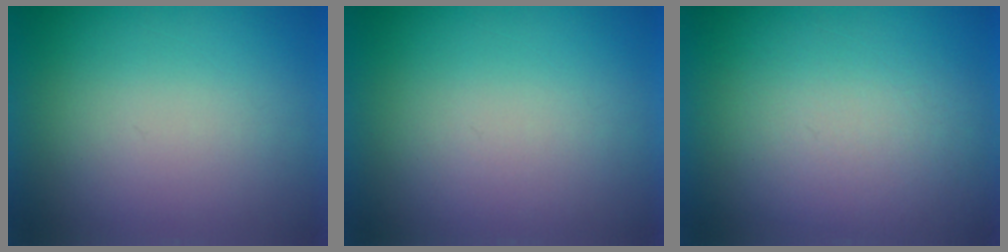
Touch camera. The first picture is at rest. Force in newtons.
{"total": 1.1}
{"total": 3.8}